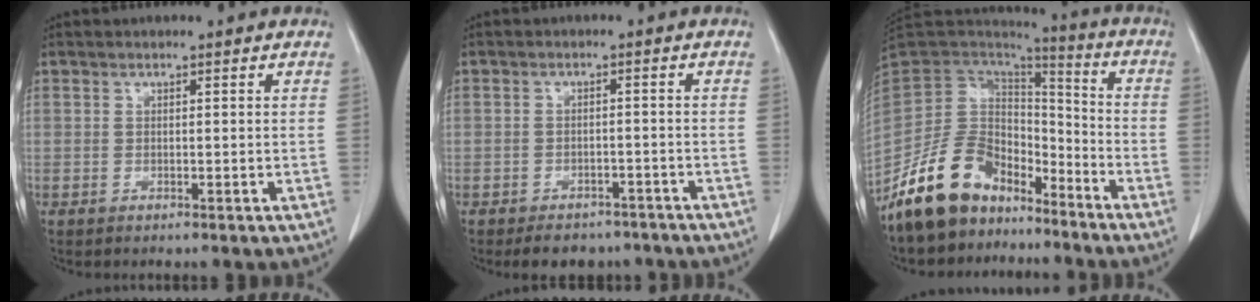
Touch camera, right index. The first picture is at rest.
{"total": 6.4, "force": [-5.3, 3.4, 1.3], "torque": [-0.003, 0.010, -0.067]}
{"total": 13.6, "force": [-10.5, 7.3, 4.8], "torque": [-0.090, 0.047, -0.191]}